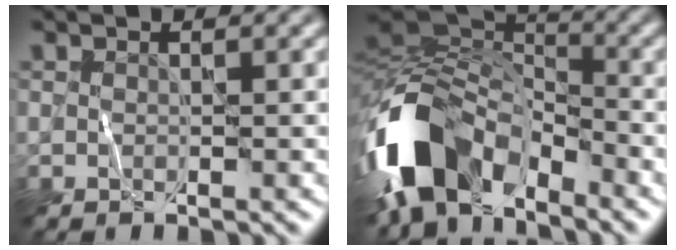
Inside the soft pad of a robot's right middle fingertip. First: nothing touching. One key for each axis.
{"total": 12.5, "fx": -6.5, "fy": 7.2, "fz": 8.0, "tx": -0.166, "ty": -0.003, "tz": -0.127}